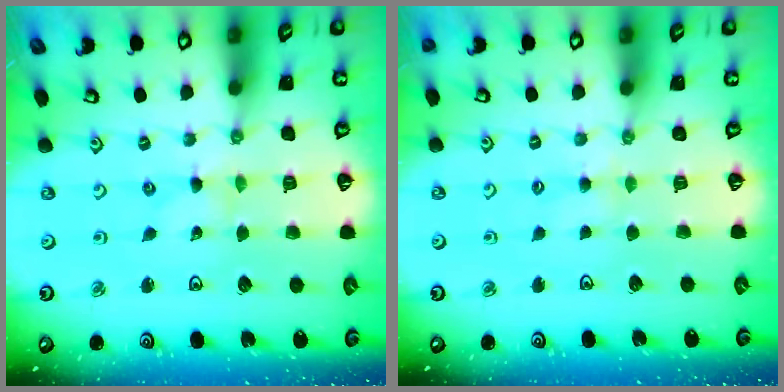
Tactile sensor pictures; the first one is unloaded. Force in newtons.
{"total": 2.6, "press": 2.6, "slide": 0.4}